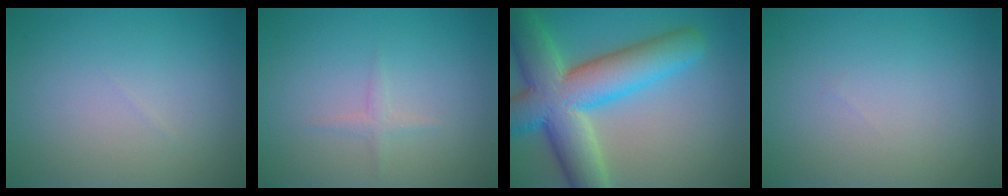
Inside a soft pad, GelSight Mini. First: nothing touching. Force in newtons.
{"total": 0.9, "press": 0.9, "slide": 0.0}
{"total": 11.4, "press": 11.4, "slide": 0.7}
{"total": 0.0}